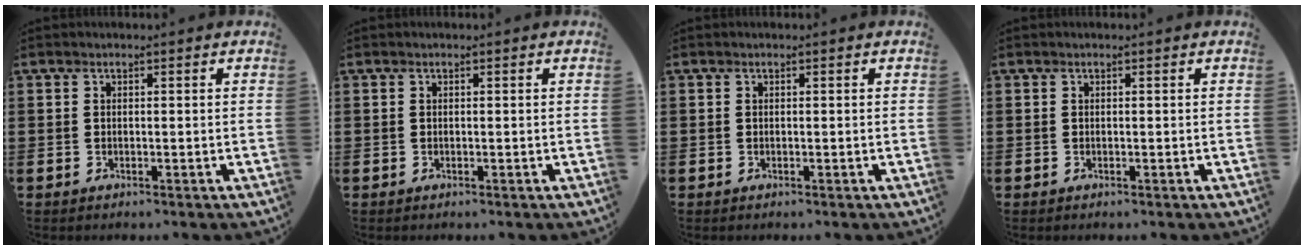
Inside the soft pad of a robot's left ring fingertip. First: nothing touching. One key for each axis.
{"total": 0.0}
{"total": 0.0}
{"total": 0.0}